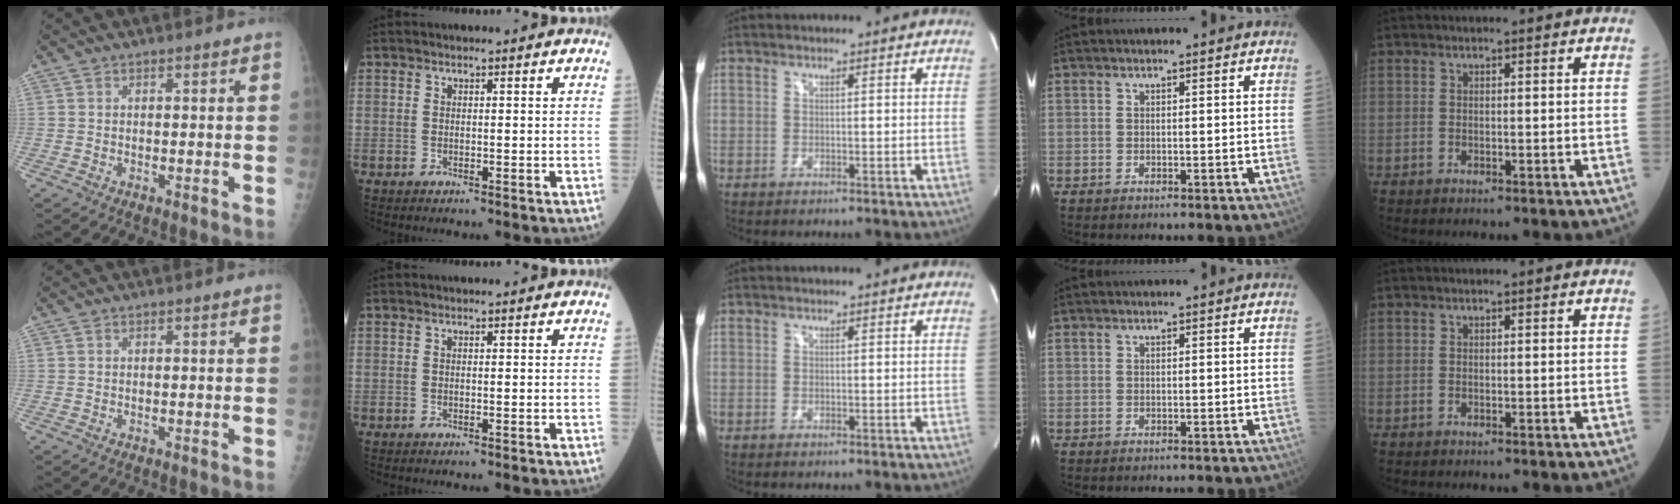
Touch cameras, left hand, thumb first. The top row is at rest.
{}